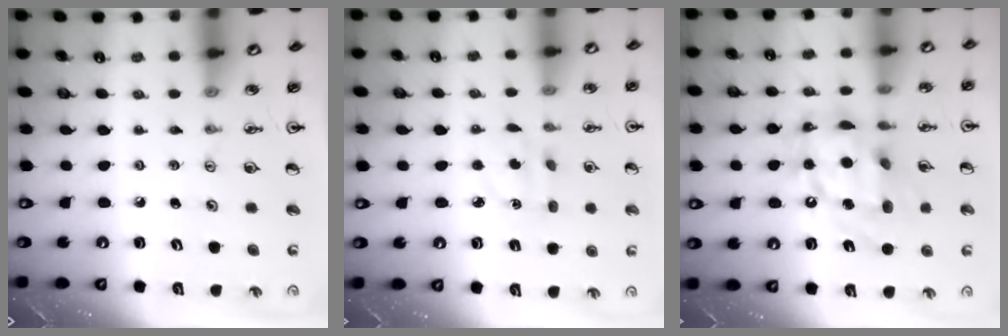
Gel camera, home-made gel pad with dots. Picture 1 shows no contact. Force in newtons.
{"total": 3.0, "press": 2.9, "slide": 0.8}
{"total": 15.1, "press": 15.1, "slide": 1.3}